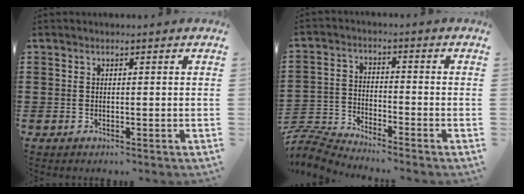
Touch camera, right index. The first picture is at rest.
{"total": 5.4, "force": [-5.4, 0.3, 0.7], "torque": [-0.040, -0.005, -0.114]}